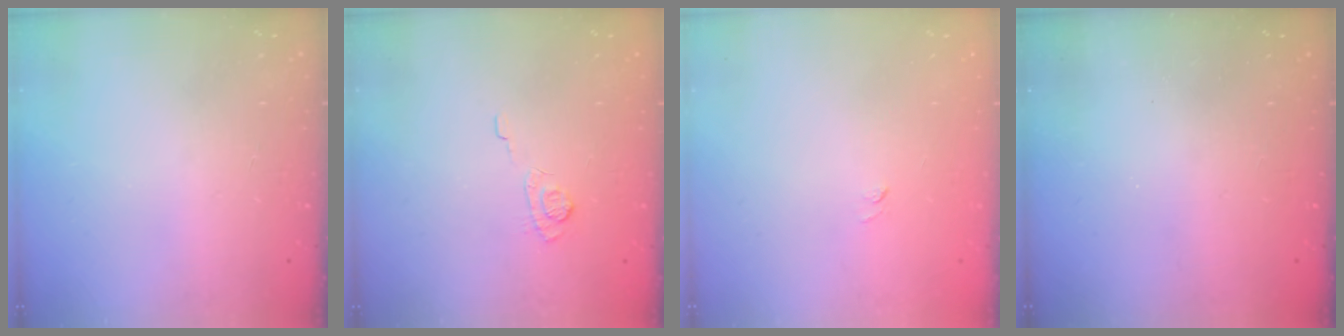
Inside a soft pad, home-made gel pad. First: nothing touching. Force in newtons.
{"total": 8.2, "press": 8.0, "slide": 1.5}
{"total": 3.3, "press": 3.1, "slide": 1.0}
{"total": 2.4, "press": 2.2, "slide": 0.8}